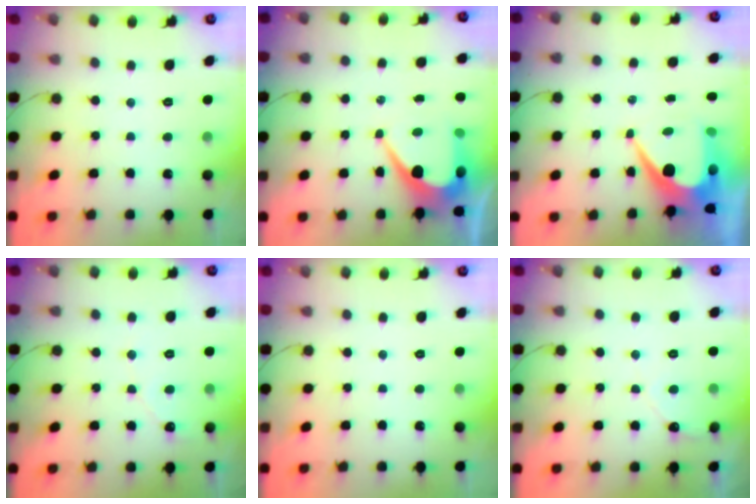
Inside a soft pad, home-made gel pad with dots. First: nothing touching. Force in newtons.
{"total": 10.0, "press": 9.9, "slide": 0.9}
{"total": 12.2, "press": 12.2, "slide": 0.7}
{"total": 2.3, "press": 2.3, "slide": 0.1}
{"total": 0.0}
{"total": 4.2, "press": 4.1, "slide": 0.3}